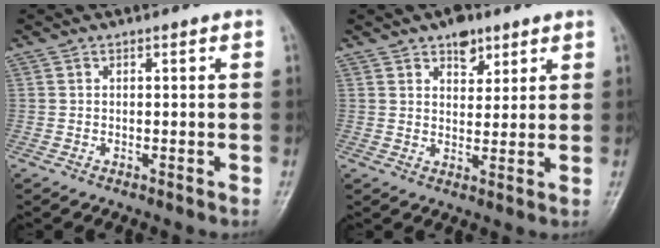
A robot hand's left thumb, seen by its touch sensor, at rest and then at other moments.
{"total": 5.3, "force": [3.4, 3.2, 2.6], "torque": [-0.012, -0.017, 0.050]}